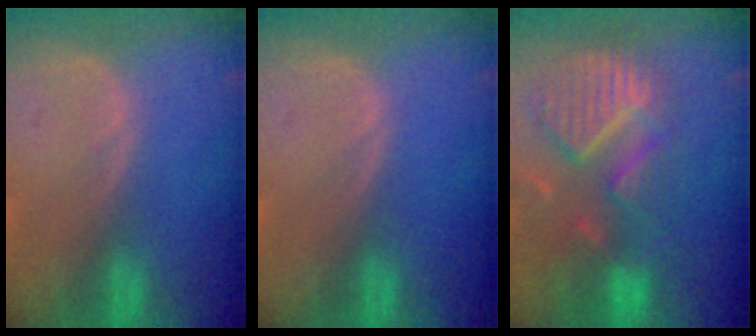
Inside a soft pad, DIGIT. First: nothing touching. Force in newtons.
{"total": 0.0}
{"total": 12.1, "press": 10.4, "slide": 6.2}